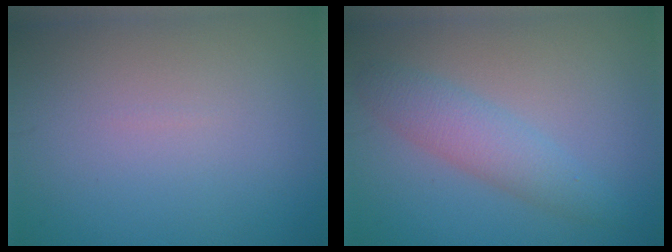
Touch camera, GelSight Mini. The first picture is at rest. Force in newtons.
{"total": 3.3, "press": 3.3, "slide": 0.1}